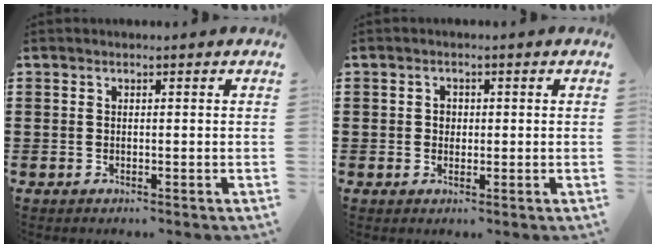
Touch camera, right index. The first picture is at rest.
{"total": 1.3, "force": [0.0, 1.1, 0.6], "torque": [-0.015, 0.005, -0.001]}